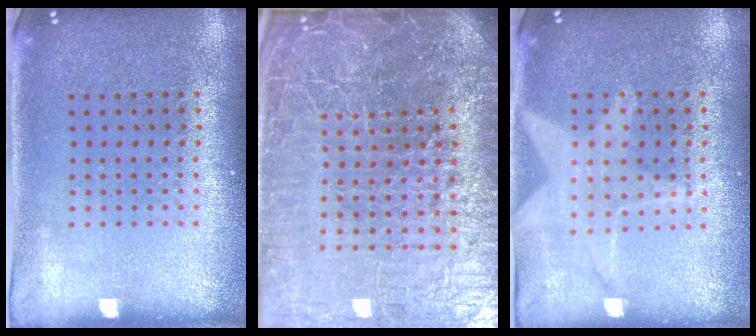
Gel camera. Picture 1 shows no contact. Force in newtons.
{"total": 7.8, "press": 6.7, "slide": 3.9}
{"total": 1.3, "press": 1.3, "slide": 0.3}